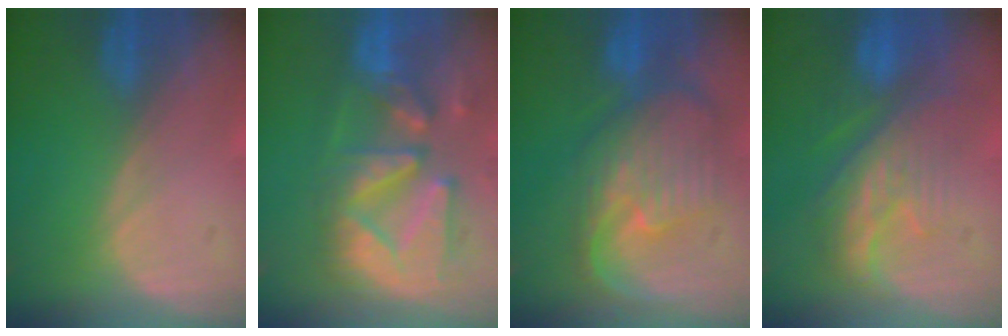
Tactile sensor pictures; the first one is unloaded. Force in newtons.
{"total": 12.7, "press": 11.2, "slide": 6.0}
{"total": 10.4, "press": 9.3, "slide": 4.7}
{"total": 9.0, "press": 8.5, "slide": 3.0}